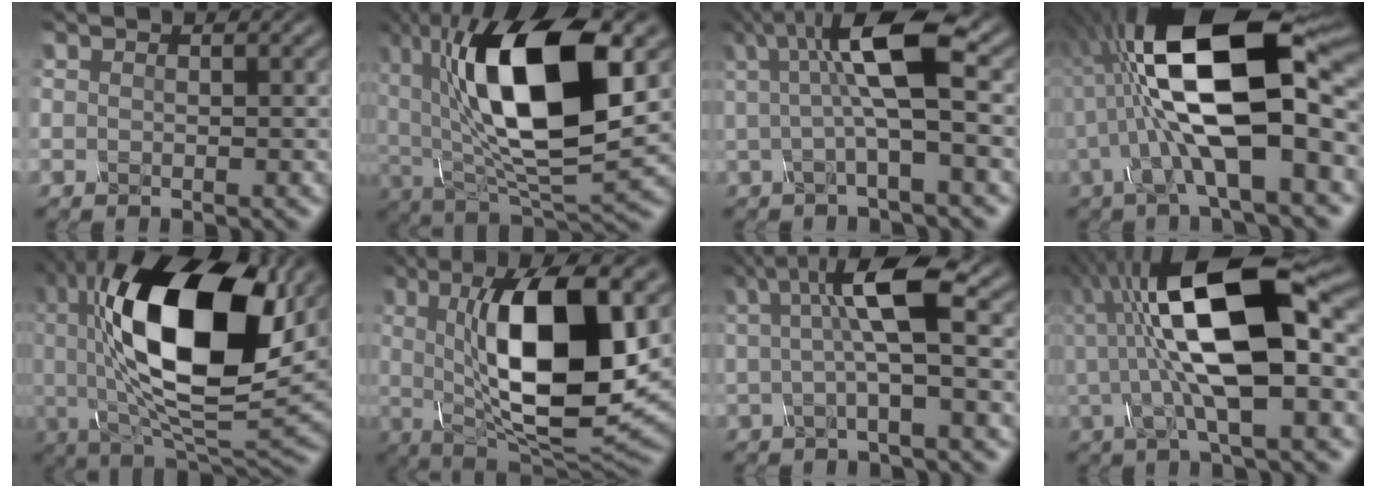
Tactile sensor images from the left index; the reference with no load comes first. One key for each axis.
{"total": 14.7, "fx": 3.5, "fy": 6.4, "fz": 12.8, "tx": -0.218, "ty": -0.002, "tz": 0.058}
{"total": 6.7, "fx": 1.2, "fy": 1.2, "fz": 6.5, "tx": -0.118, "ty": 0.011, "tz": 0.014}
{"total": 14.7, "fx": 0.5, "fy": 5.3, "fz": 13.7, "tx": -0.246, "ty": 0.023, "tz": -0.006}
{"total": 16.8, "fx": 4.2, "fy": 6.6, "fz": 14.9, "tx": -0.250, "ty": 0.002, "tz": 0.059}
{"total": 13.1, "fx": 1.7, "fy": 4.4, "fz": 12.2, "tx": -0.186, "ty": -0.005, "tz": 0.029}
{"total": 5.9, "fx": 1.0, "fy": 0.9, "fz": 5.7, "tx": -0.104, "ty": 0.012, "tz": 0.012}
{"total": 13.0, "fx": 1.2, "fy": 4.2, "fz": 12.3, "tx": -0.218, "ty": 0.020, "tz": 0.013}